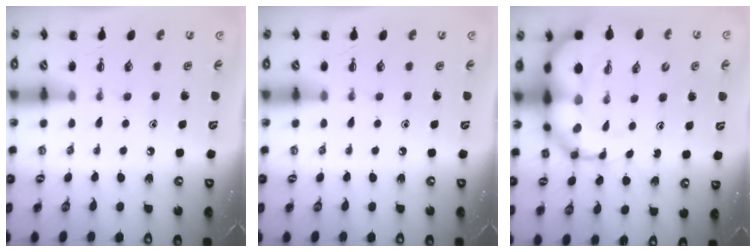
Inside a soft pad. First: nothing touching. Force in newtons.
{"total": 0.0}
{"total": 16.7, "press": 16.0, "slide": 4.7}